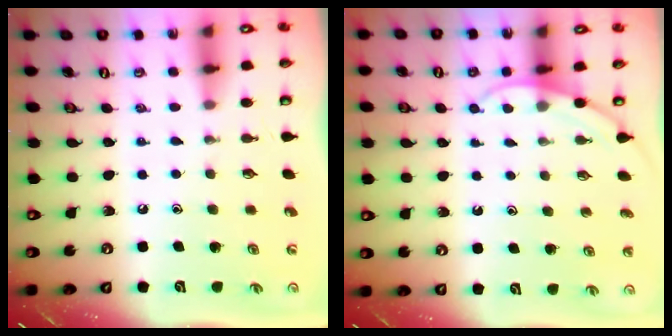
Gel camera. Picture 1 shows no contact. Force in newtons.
{"total": 3.8, "press": 3.8, "slide": 0.3}